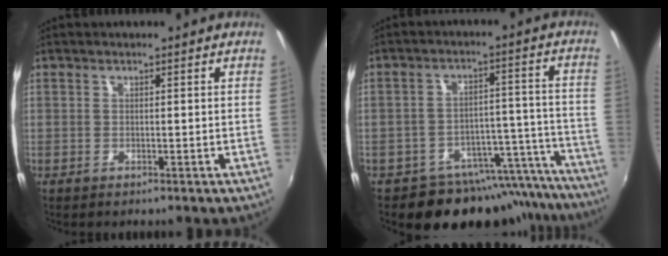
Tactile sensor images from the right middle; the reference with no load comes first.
{"total": 17.2, "force": [-15.2, 7.2, 3.5], "torque": [-0.044, 0.056, -0.195]}